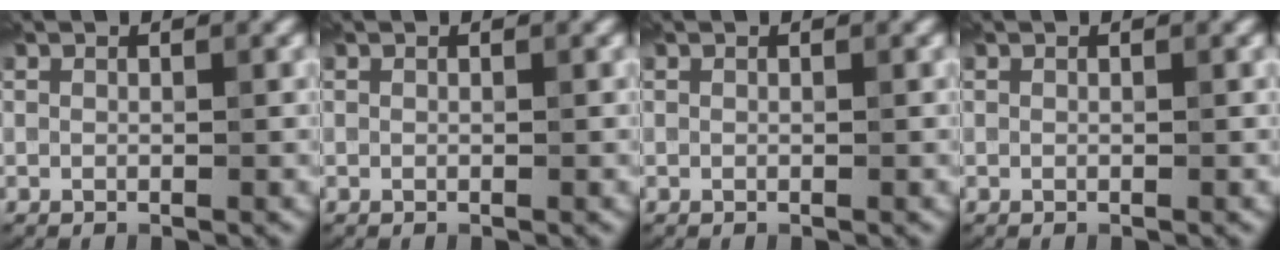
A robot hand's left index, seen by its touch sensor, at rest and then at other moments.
{"total": 0.0}
{"total": 0.0}
{"total": 0.0}